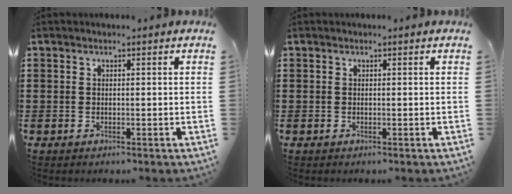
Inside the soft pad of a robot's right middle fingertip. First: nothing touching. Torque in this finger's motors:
{"motor_torque": [0.00, 0.00, 0.00, 0.00]}